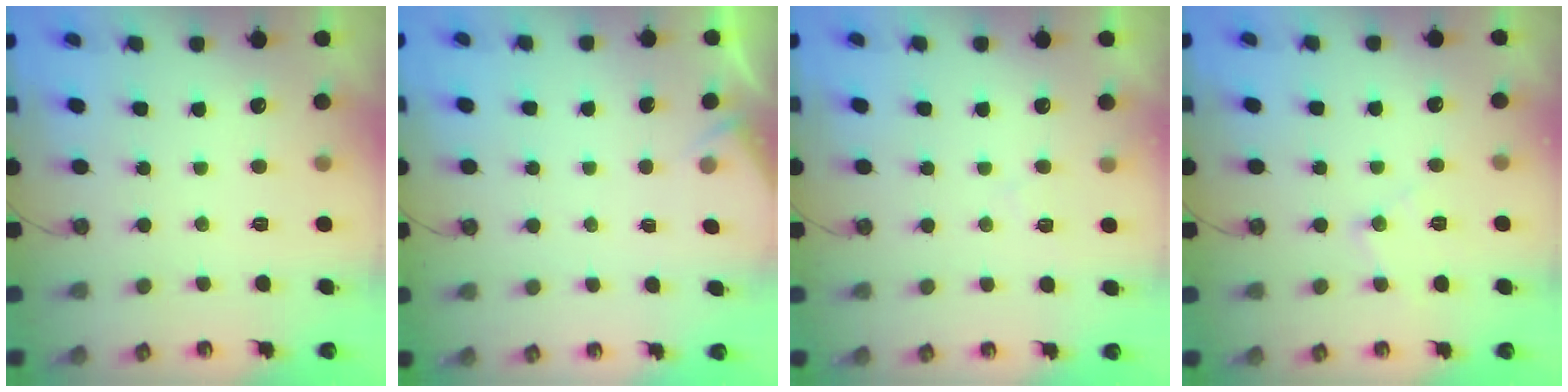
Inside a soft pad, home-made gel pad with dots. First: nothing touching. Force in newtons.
{"total": 2.2, "press": 2.2, "slide": 0.4}
{"total": 4.1, "press": 4.0, "slide": 0.6}
{"total": 8.4, "press": 8.4, "slide": 0.5}